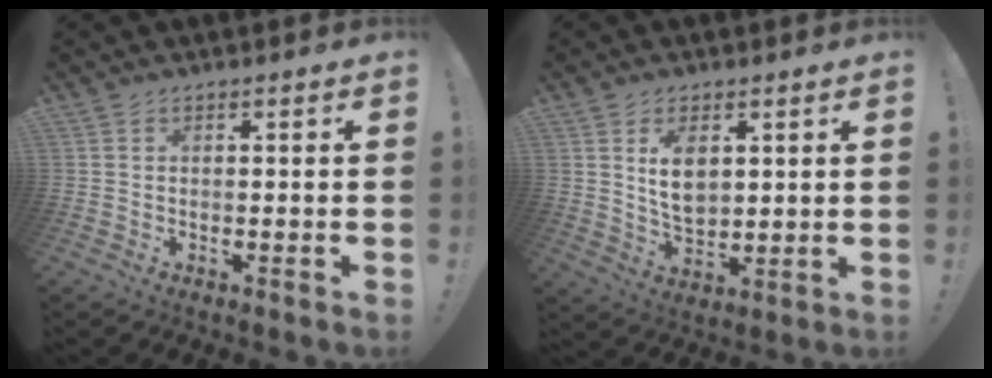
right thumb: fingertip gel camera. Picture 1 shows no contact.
{"total": 8.4, "force": [3.6, 5.0, 5.7], "torque": [-0.086, -0.019, 0.063]}